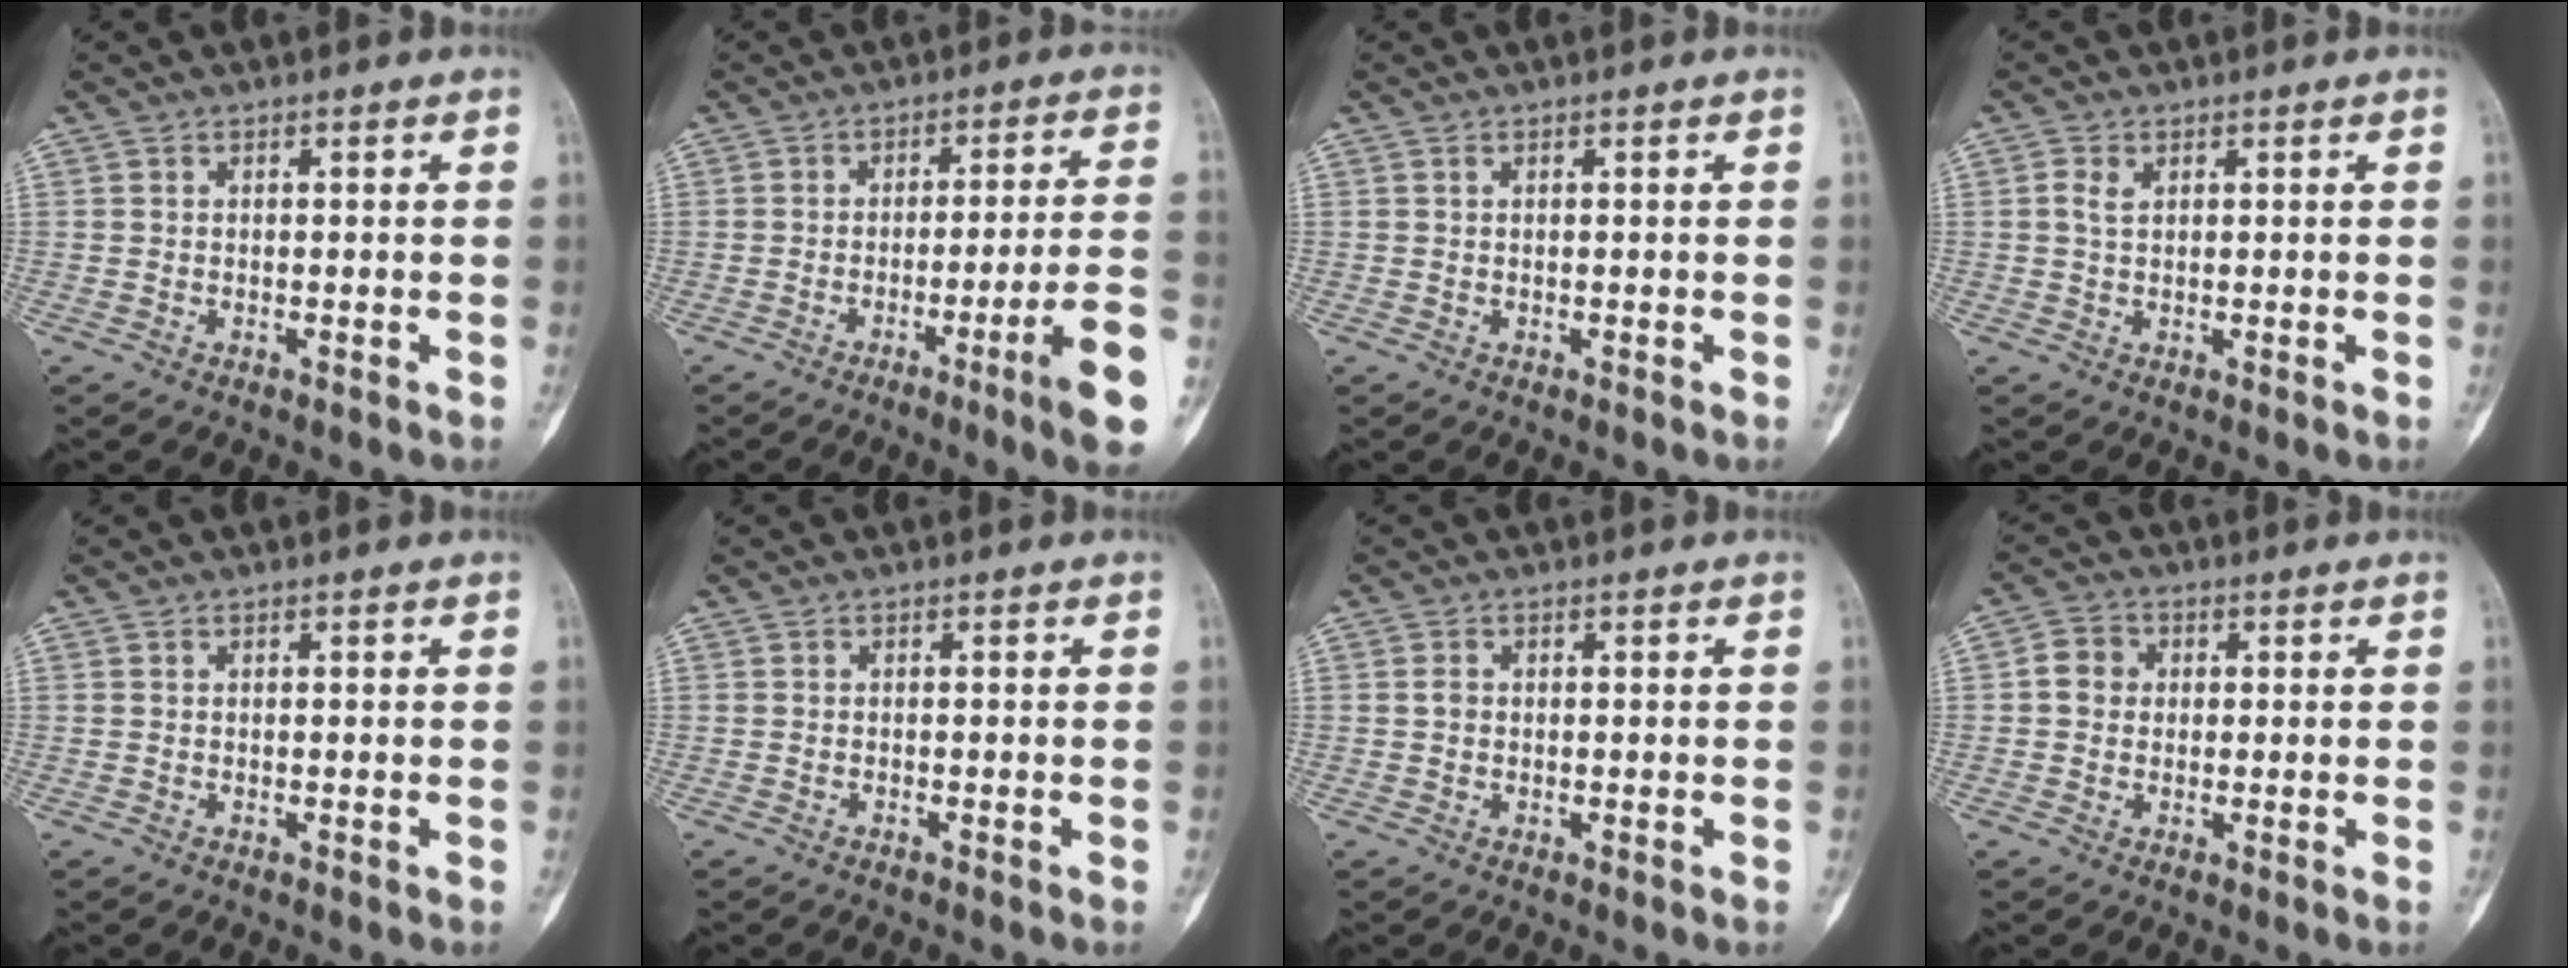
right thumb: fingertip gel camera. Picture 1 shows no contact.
{"total": 11.8, "force": [-5.3, -0.1, 10.5], "torque": [-0.151, 0.014, -0.074]}
{"total": 0.0}
{"total": 2.1, "force": [0.7, 1.3, 1.5], "torque": [-0.030, 0.003, 0.014]}
{"total": 0.0}
{"total": 0.0}
{"total": 1.2, "force": [0.0, 1.0, 0.7], "torque": [-0.009, 0.003, -0.001]}
{"total": 4.2, "force": [0.3, 3.8, 1.8], "torque": [-0.018, 0.010, -0.003]}